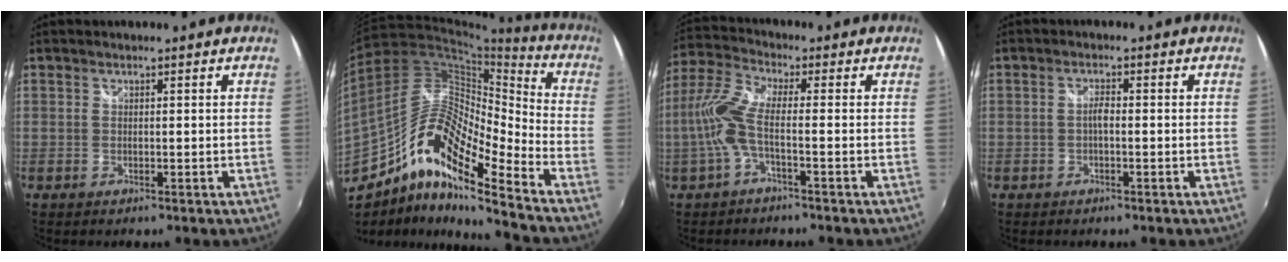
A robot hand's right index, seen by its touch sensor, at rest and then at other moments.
{"total": 16.7, "force": [-9.2, 3.8, 13.4], "torque": [-0.240, 0.006, -0.190]}
{"total": 7.7, "force": [-1.9, 1.3, 7.3], "torque": [-0.175, 0.006, -0.040]}
{"total": 1.6, "force": [-0.5, 0.5, 1.4], "torque": [-0.028, 0.005, -0.011]}